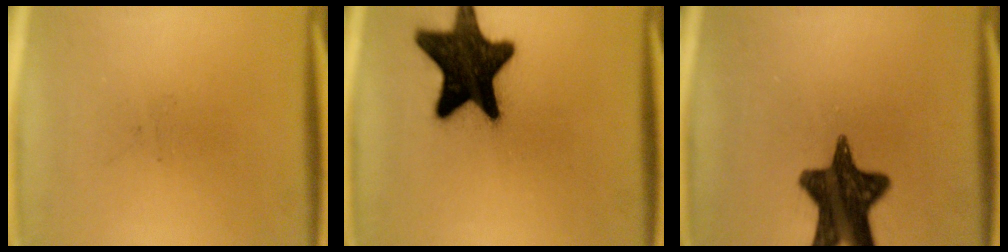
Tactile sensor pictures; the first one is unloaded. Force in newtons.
{"total": 18.5}
{"total": 14.8}